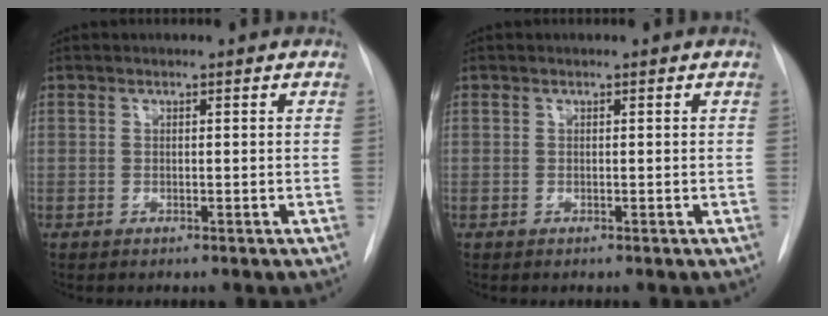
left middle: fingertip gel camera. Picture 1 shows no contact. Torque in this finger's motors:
{"motor_torque": [0.00, 0.00, 0.00, 0.00]}